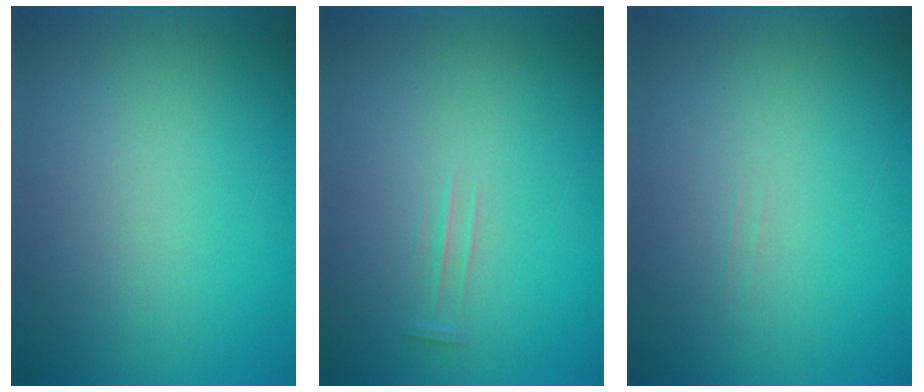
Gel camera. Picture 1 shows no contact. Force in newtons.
{"total": 1.2}
{"total": 1.1}